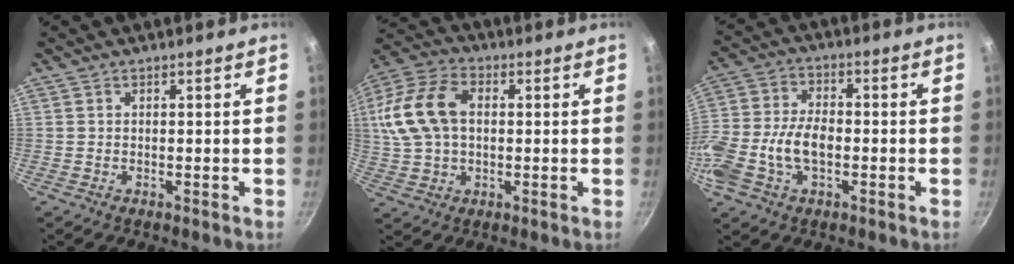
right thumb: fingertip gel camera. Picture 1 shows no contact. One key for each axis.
{"total": 15.5, "fx": 2.1, "fy": 10.4, "fz": 11.4, "tx": -0.221, "ty": 0.024, "tz": 0.031}
{"total": 12.7, "fx": -3.0, "fy": 7.7, "fz": 9.6, "tx": -0.194, "ty": 0.028, "tz": -0.067}